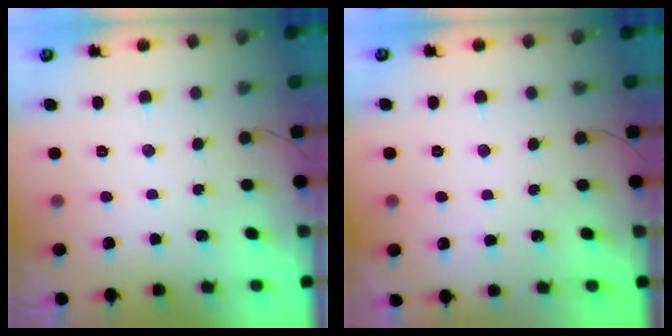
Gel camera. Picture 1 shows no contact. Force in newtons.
{"total": 2.5, "press": 2.5, "slide": 0.3}